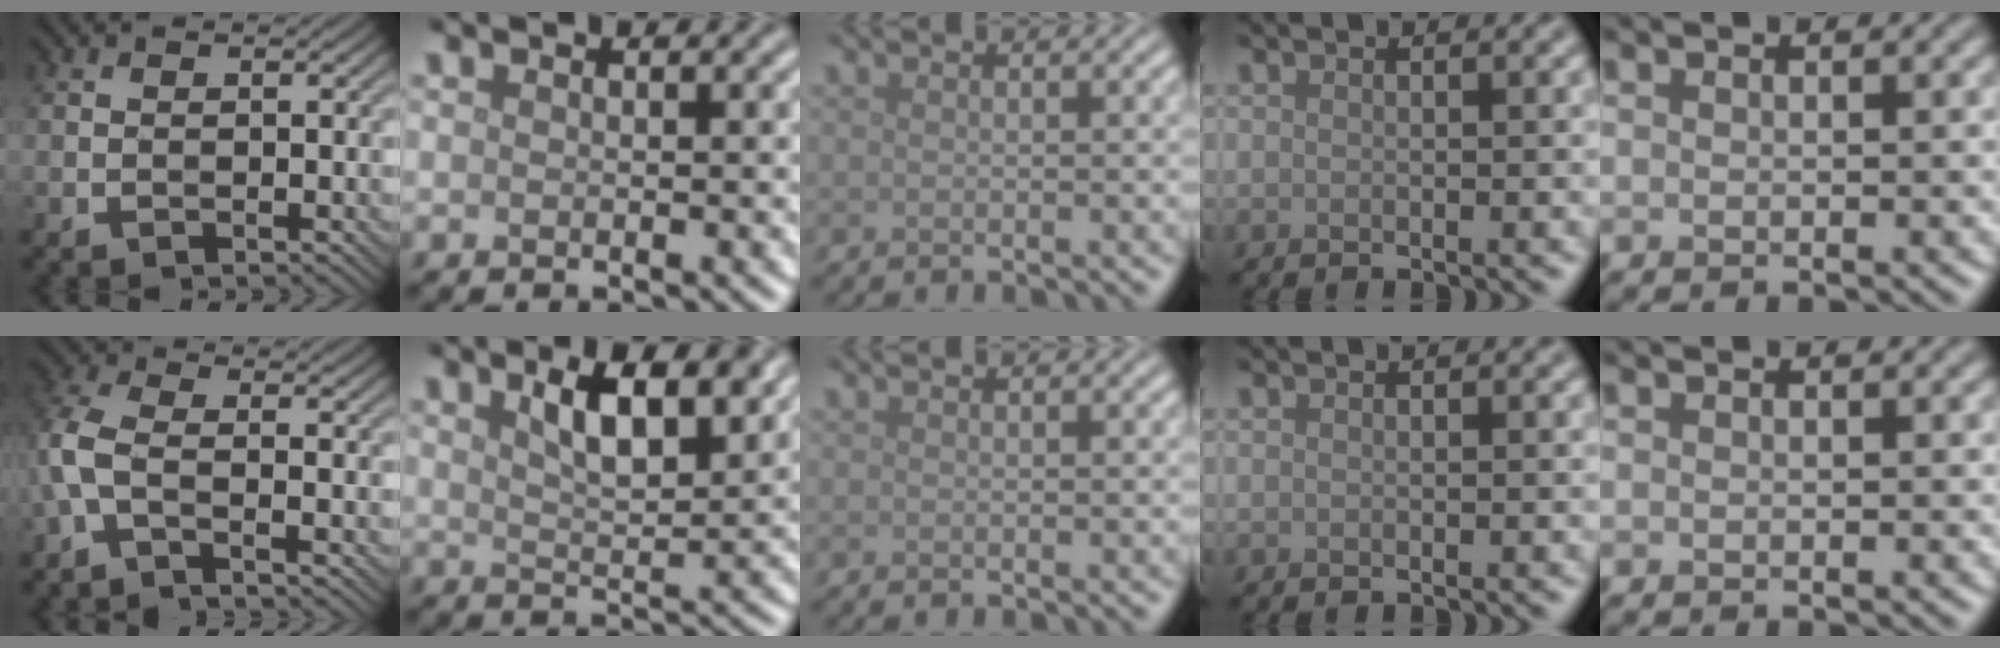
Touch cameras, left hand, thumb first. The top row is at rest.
{"thumb": {"total": 4.5, "force": [-1.7, 1.5, 3.9], "torque": [-0.103, 0.003, -0.049]}, "index": {"total": 5.2, "force": [2.8, 1.8, 4.1], "torque": [-0.068, 0.002, 0.045]}}